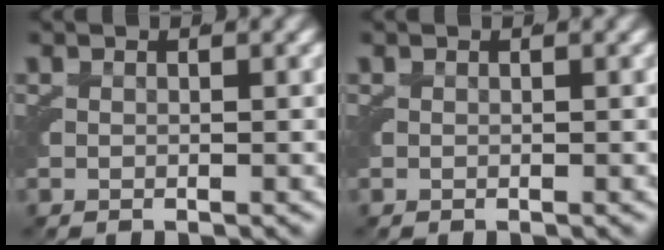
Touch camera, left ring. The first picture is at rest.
{"total": 0.0}